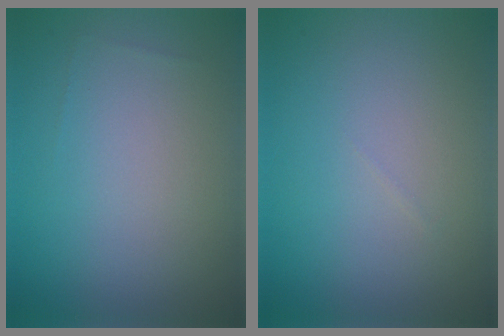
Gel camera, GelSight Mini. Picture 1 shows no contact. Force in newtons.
{"total": 0.0}